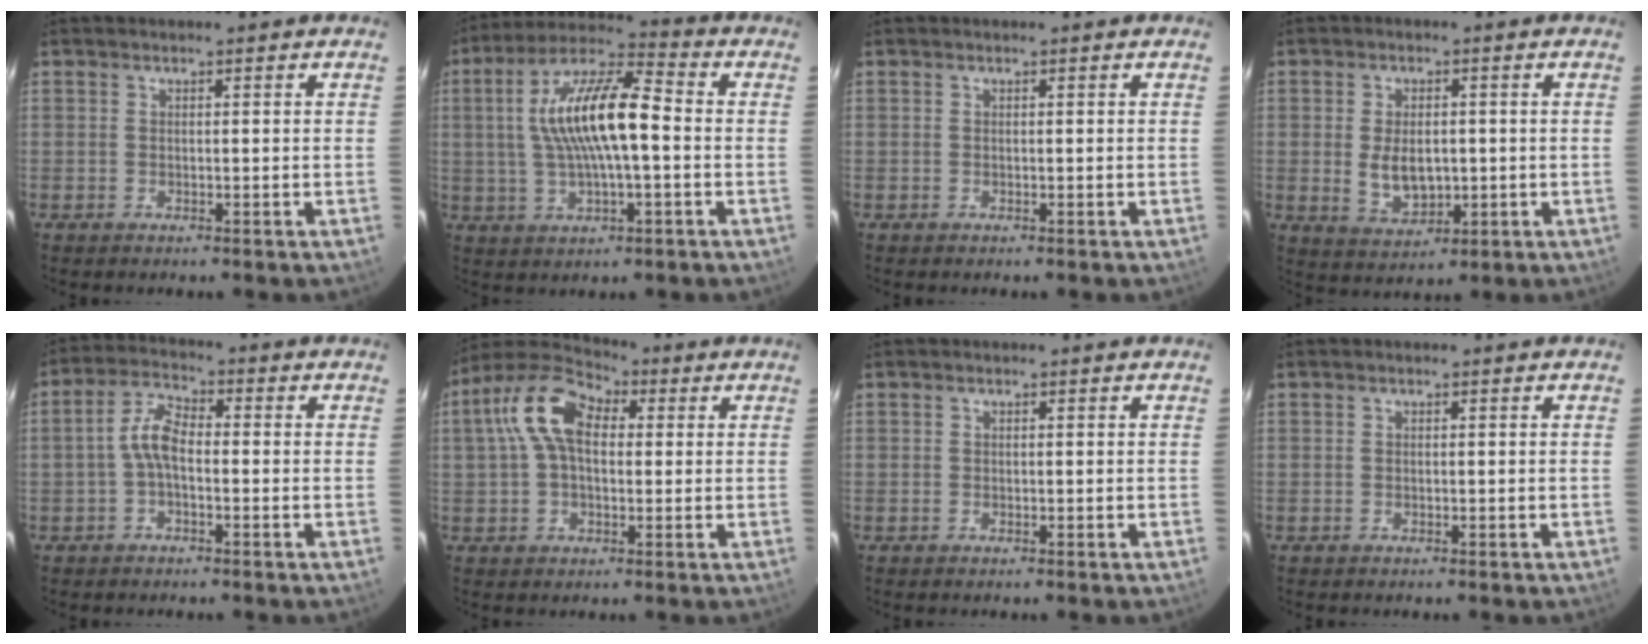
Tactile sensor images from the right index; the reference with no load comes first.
{"total": 15.1, "force": [0.4, 4.3, 14.5], "torque": [-0.271, 0.020, 0.002]}
{"total": 0.0}
{"total": 7.3, "force": [-0.5, 4.5, 5.7], "torque": [-0.111, -0.008, 0.002]}
{"total": 5.2, "force": [-1.2, 2.4, 4.4], "torque": [-0.097, 0.020, -0.026]}
{"total": 12.1, "force": [2.3, 7.2, 9.4], "torque": [-0.189, 0.035, 0.033]}
{"total": 0.0}
{"total": 0.0}